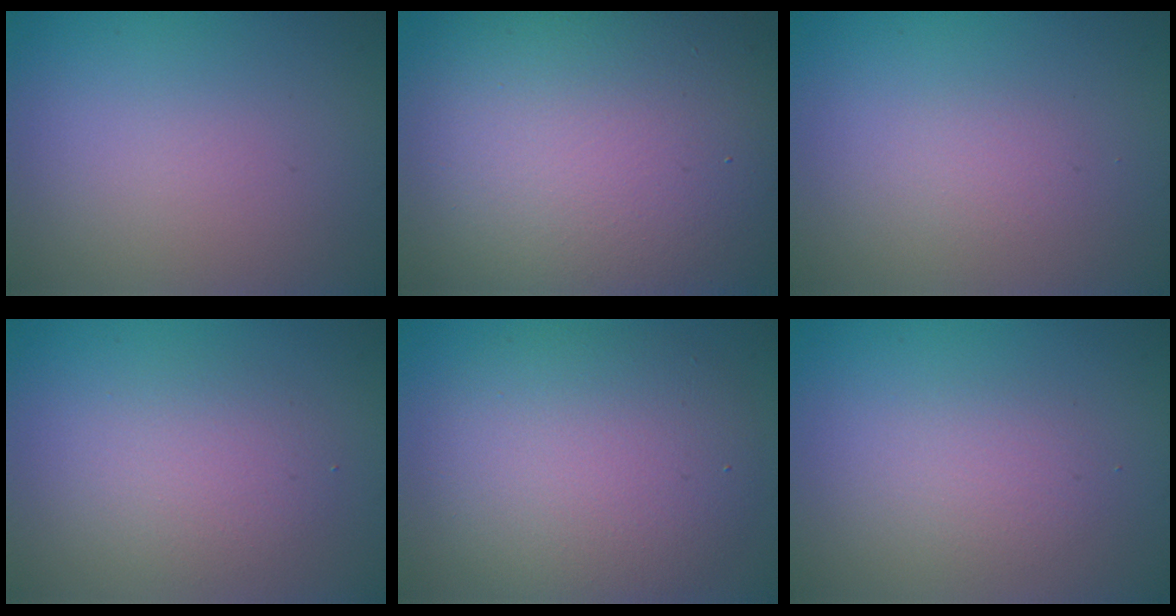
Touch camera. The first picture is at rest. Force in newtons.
{"total": 16.6, "press": 16.6, "slide": 0.5}
{"total": 0.9, "press": 0.9, "slide": 0.0}
{"total": 2.7, "press": 2.7, "slide": 0.2}
{"total": 7.5, "press": 7.5, "slide": 0.3}
{"total": 1.7, "press": 1.7, "slide": 0.0}